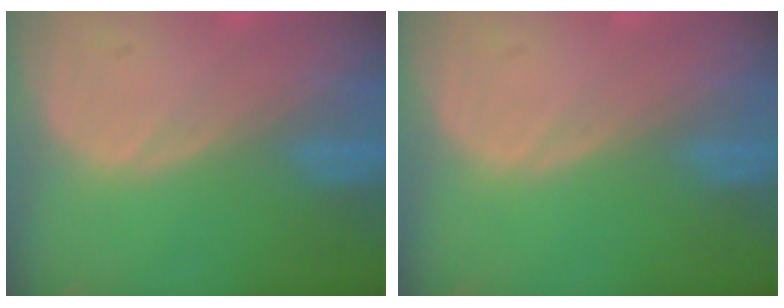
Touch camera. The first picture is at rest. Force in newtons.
{"total": 0.0}